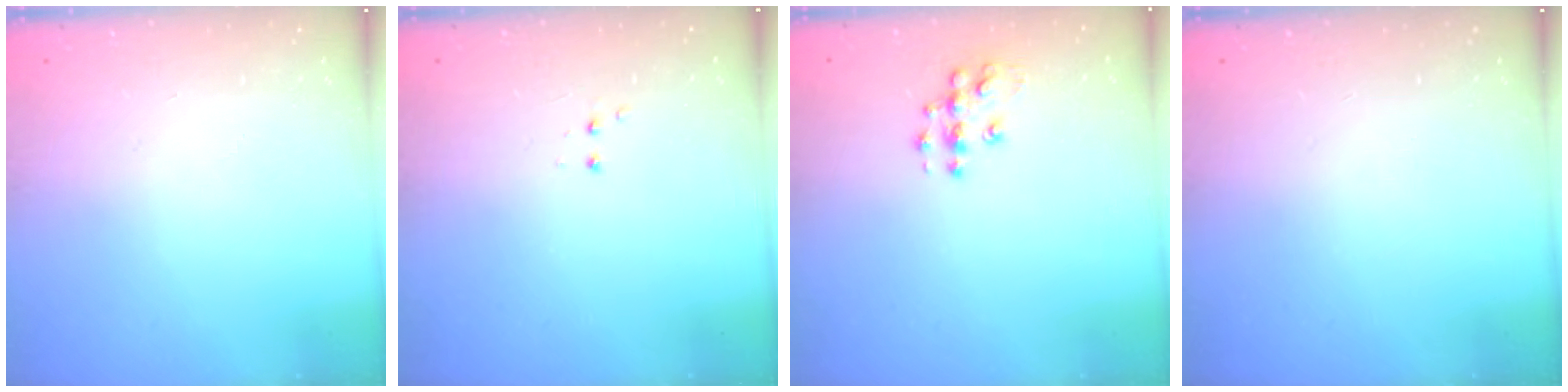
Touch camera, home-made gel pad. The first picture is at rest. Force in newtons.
{"total": 2.8, "press": 2.8, "slide": 0.6}
{"total": 7.9, "press": 7.9, "slide": 0.3}
{"total": 0.0}